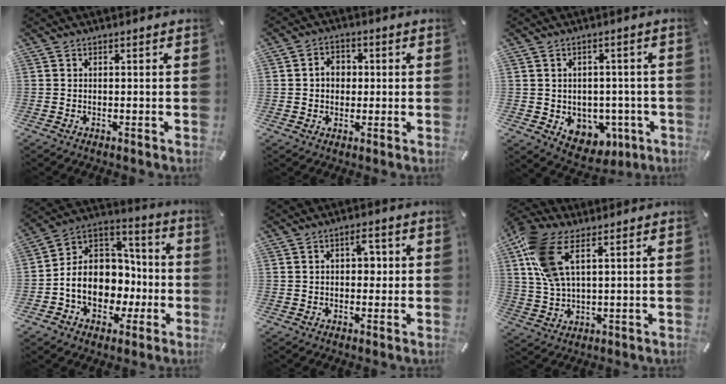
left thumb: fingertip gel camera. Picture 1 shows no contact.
{"total": 5.1, "force": [0.3, 4.5, 2.4], "torque": [-0.037, 0.007, 0.000]}
{"total": 6.2, "force": [-0.5, 5.9, 1.9], "torque": [-0.021, -0.003, 0.002]}
{"total": 13.6, "force": [-2.6, 11.7, 6.5], "torque": [-0.137, -0.011, -0.042]}
{"total": 4.5, "force": [0.7, 2.8, 3.5], "torque": [-0.039, -0.002, 0.002]}
{"total": 11.3, "force": [5.1, 5.1, 8.7], "torque": [-0.199, -0.005, 0.097]}